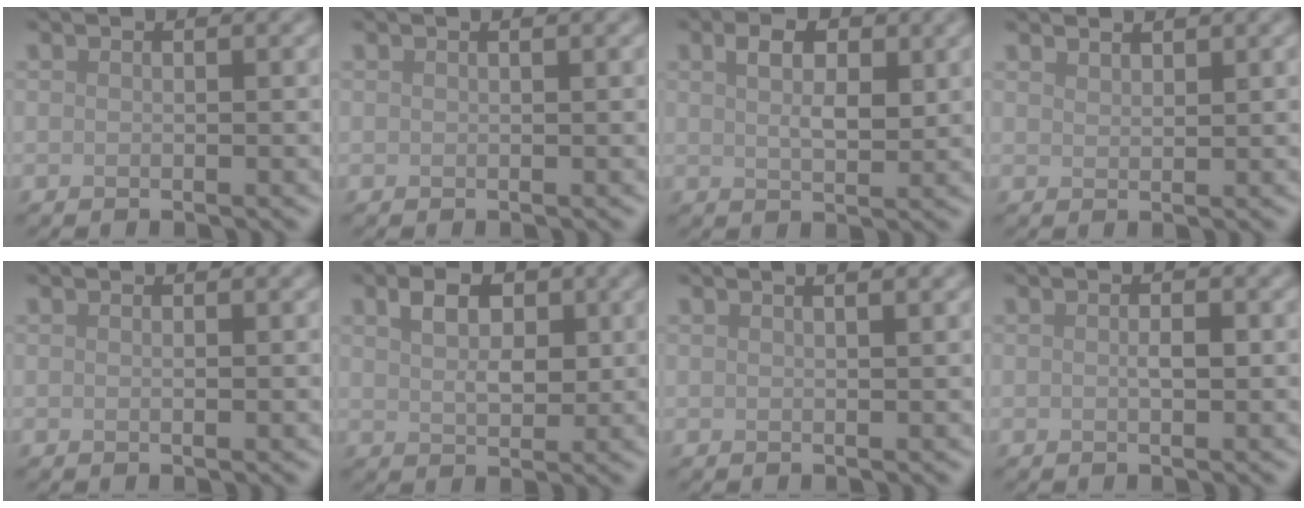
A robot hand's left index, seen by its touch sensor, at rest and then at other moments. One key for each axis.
{"total": 0.6, "fx": 0.3, "fy": 0.2, "fz": 0.5, "tx": -0.001, "ty": 0.004, "tz": 0.004}
{"total": 3.6, "fx": 1.3, "fy": 1.8, "fz": 2.9, "tx": -0.052, "ty": 0.002, "tz": 0.025}
{"total": 1.2, "fx": 1.2, "fy": 0.1, "fz": 0.1, "tx": -0.002, "ty": -0.001, "tz": 0.021}
{"total": 0.5, "fx": 0.1, "fy": 0.1, "fz": 0.5, "tx": -0.006, "ty": 0.000, "tz": 0.000}
{"total": 3.7, "fx": 1.5, "fy": 2.2, "fz": 2.6, "tx": -0.043, "ty": 0.004, "tz": 0.023}
{"total": 2.1, "fx": 1.1, "fy": 0.7, "fz": 1.6, "tx": -0.012, "ty": 0.005, "tz": -0.001}
{"total": 1.2, "fx": 0.0, "fy": 0.3, "fz": 1.1, "tx": -0.021, "ty": -0.002, "tz": 0.000}